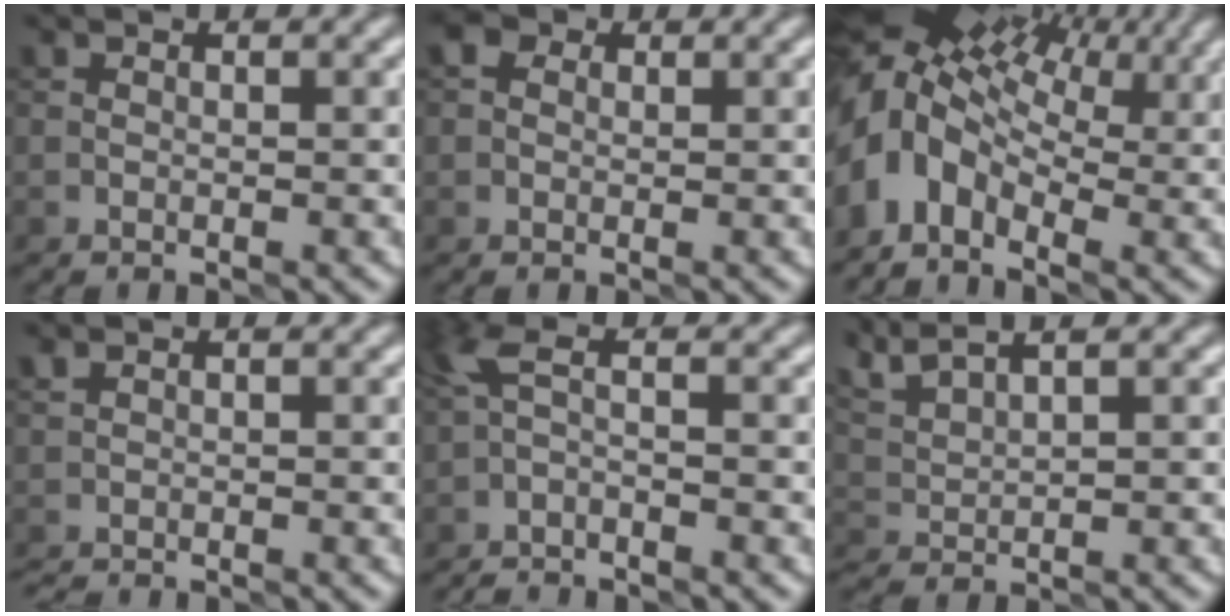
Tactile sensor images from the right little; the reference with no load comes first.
{"total": 1.3, "force": [0.5, 1.1, 0.5], "torque": [-0.010, 0.008, -0.003]}
{"total": 12.5, "force": [2.1, 8.3, 9.0], "torque": [-0.187, 0.011, 0.038]}
{"total": 0.9, "force": [-0.9, 0.3, 0.0], "torque": [0.000, -0.001, -0.020]}
{"total": 2.8, "force": [-1.7, 0.7, 2.2], "torque": [-0.054, -0.002, -0.039]}
{"total": 4.3, "force": [3.6, 0.8, 2.2], "torque": [-0.054, 0.025, 0.068]}